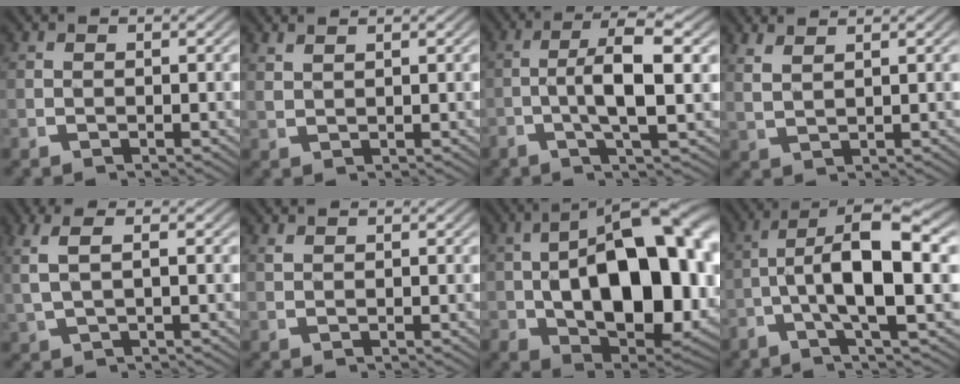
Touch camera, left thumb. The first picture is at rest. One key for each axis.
{"total": 1.6, "fx": 1.5, "fy": -0.1, "fz": 0.3, "tx": -0.004, "ty": 0.006, "tz": 0.038}
{"total": 6.1, "fx": 0.0, "fy": 1.4, "fz": 5.9, "tx": -0.119, "ty": -0.009, "tz": -0.001}
{"total": 2.4, "fx": 2.1, "fy": 0.3, "fz": 1.0, "tx": -0.020, "ty": 0.005, "tz": 0.049}
{"total": 3.6, "fx": 1.1, "fy": 1.4, "fz": 3.1, "tx": -0.077, "ty": 0.005, "tz": 0.029}
{"total": 0.7, "fx": 0.7, "fy": -0.1, "fz": 0.1, "tx": -0.003, "ty": 0.000, "tz": 0.019}
{"total": 18.9, "fx": -1.1, "fy": 10.9, "fz": 15.4, "tx": -0.240, "ty": -0.058, "tz": 0.016}
{"total": 8.8, "fx": -0.4, "fy": 3.4, "fz": 8.1, "tx": -0.149, "ty": -0.014, "tz": -0.008}